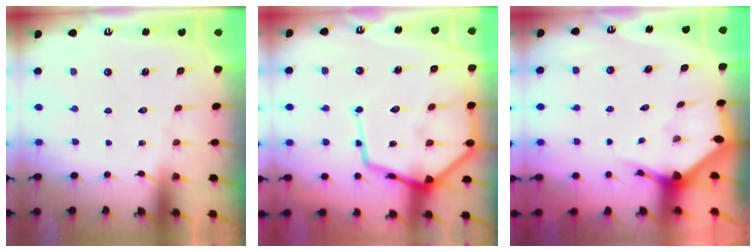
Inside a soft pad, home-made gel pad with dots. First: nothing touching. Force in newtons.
{"total": 18.6, "press": 18.4, "slide": 2.0}
{"total": 2.9, "press": 2.9, "slide": 0.2}